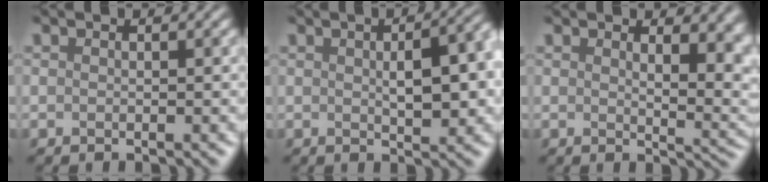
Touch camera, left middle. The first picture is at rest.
{"total": 4.7, "force": [0.3, 1.1, 4.6], "torque": [-0.063, 0.000, 0.012]}
{"total": 6.7, "force": [2.8, 2.9, 5.4], "torque": [-0.045, 0.007, 0.040]}